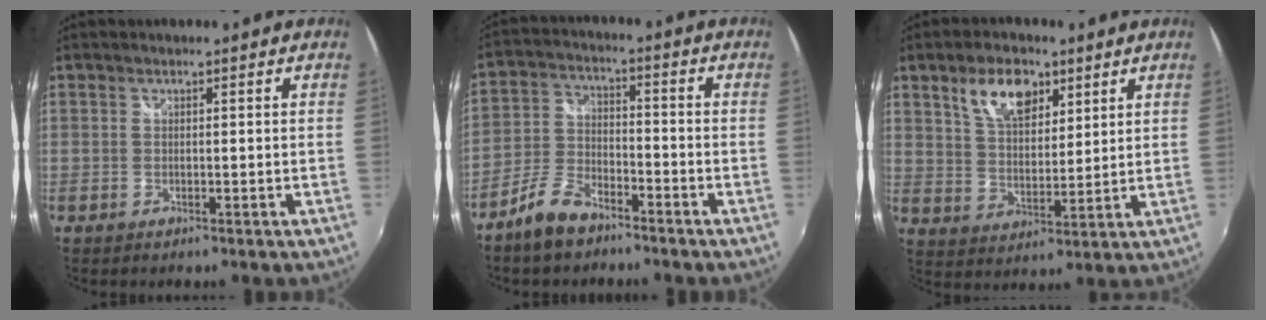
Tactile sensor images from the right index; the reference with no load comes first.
{"total": 8.1, "force": [-6.1, 3.3, 4.1], "torque": [-0.093, 0.008, -0.120]}
{"total": 9.8, "force": [5.5, 5.1, 6.3], "torque": [-0.113, 0.015, 0.101]}